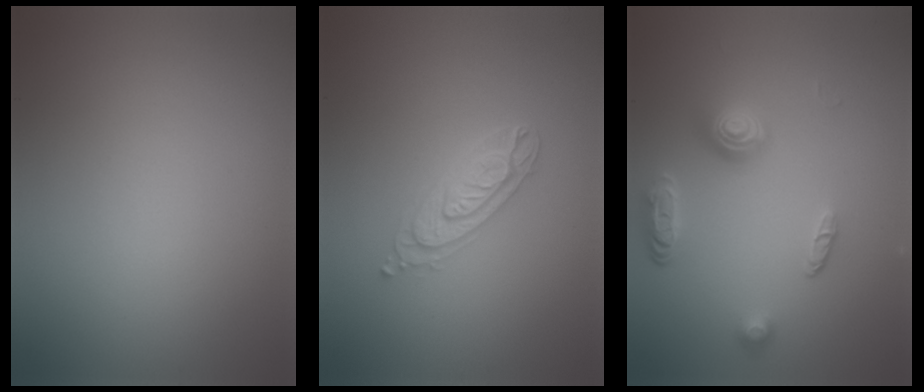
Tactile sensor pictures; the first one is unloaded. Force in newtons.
{"total": 2.6, "press": 2.5, "slide": 0.5}
{"total": 3.8, "press": 2.9, "slide": 2.4}